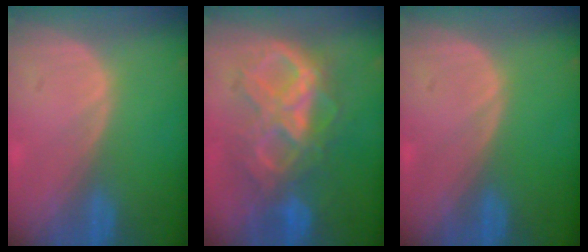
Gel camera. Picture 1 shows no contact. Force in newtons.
{"total": 10.0, "press": 9.9, "slide": 1.0}
{"total": 0.0}